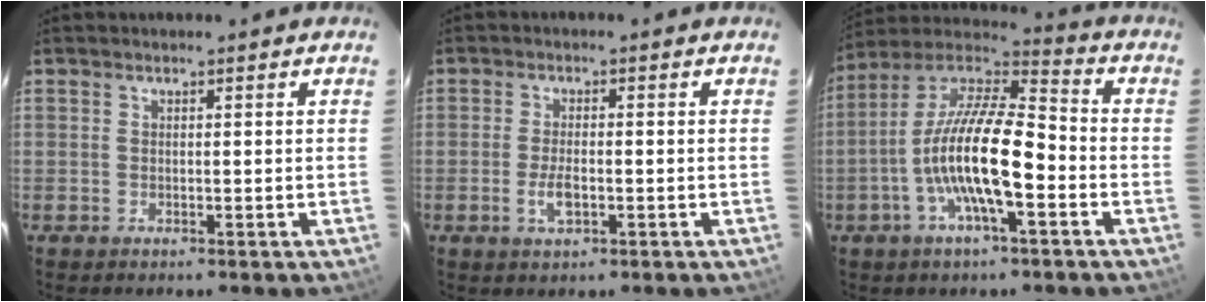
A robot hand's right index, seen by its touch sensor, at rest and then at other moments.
{"total": 3.7, "force": [-1.3, 1.5, 3.2], "torque": [-0.067, -0.003, -0.023]}
{"total": 16.1, "force": [-4.7, 4.2, 14.8], "torque": [-0.278, -0.003, -0.097]}